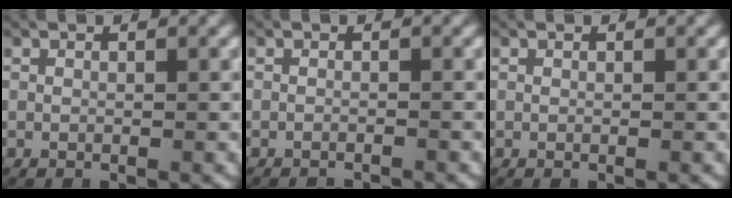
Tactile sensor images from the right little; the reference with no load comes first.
{"total": 1.6, "force": [-1.5, 0.1, 0.1], "torque": [-0.005, -0.007, -0.021]}
{"total": 0.0}